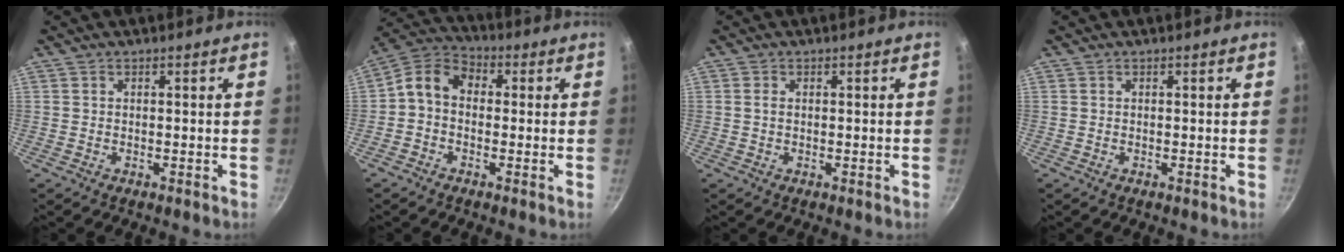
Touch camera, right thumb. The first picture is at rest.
{"total": 7.6, "force": [-0.3, 5.9, 4.8], "torque": [-0.079, 0.030, -0.030]}
{"total": 1.0, "force": [0.2, 0.7, 0.7], "torque": [-0.013, 0.002, 0.002]}
{"total": 0.0}